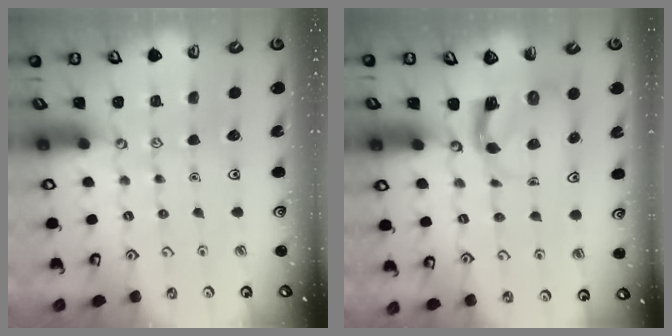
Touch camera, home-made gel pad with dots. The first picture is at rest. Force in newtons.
{"total": 4.0, "press": 3.9, "slide": 0.7}